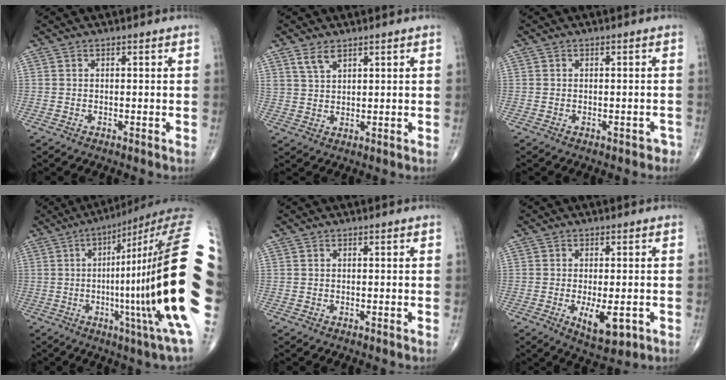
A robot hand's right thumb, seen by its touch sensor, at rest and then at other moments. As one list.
[{"total": 3.3, "force": [2.3, 1.4, 1.9], "torque": [-0.035, -0.010, 0.052]}, {"total": 1.3, "force": [-0.9, 0.8, 0.5], "torque": [0.002, 0.012, -0.009]}, {"total": 32.1, "force": [-0.1, 4.5, 31.8], "torque": [-0.363, 0.004, -0.006]}, {"total": 0.0}, {"total": 7.1, "force": [-2.0, 2.9, 6.1], "torque": [-0.090, -0.013, -0.022]}]